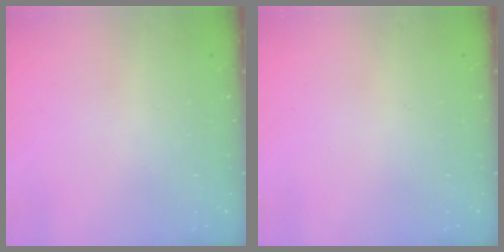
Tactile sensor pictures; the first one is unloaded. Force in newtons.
{"total": 0.0}